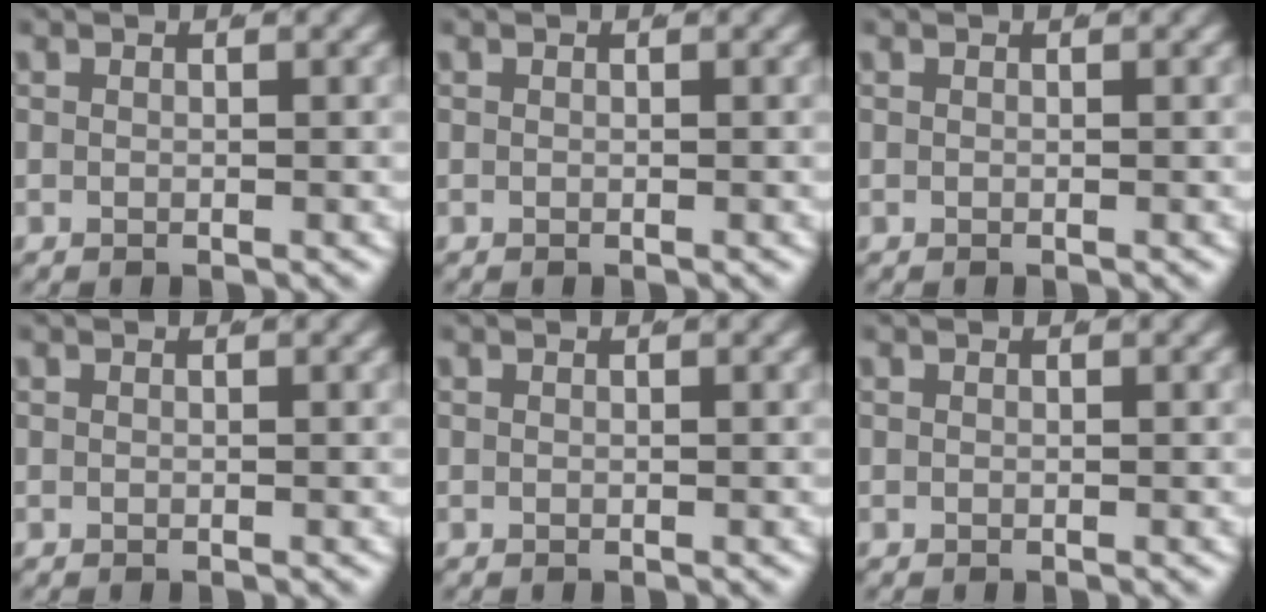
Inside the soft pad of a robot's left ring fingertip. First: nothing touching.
{"total": 0.0}
{"total": 0.0}
{"total": 0.0}
{"total": 0.0}
{"total": 0.0}